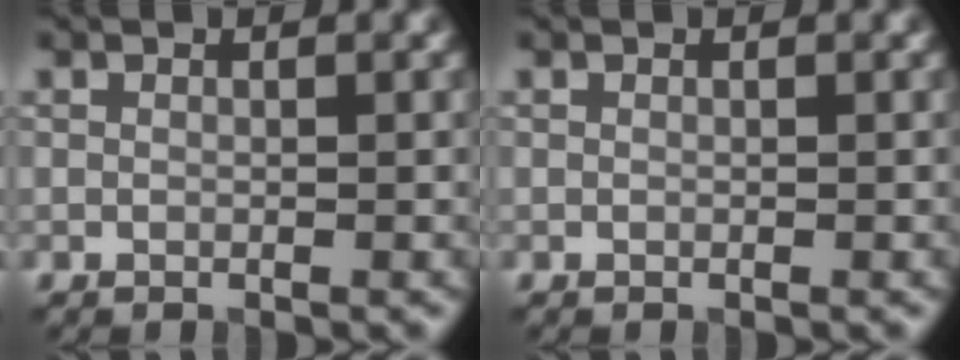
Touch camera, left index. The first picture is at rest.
{"total": 0.0}